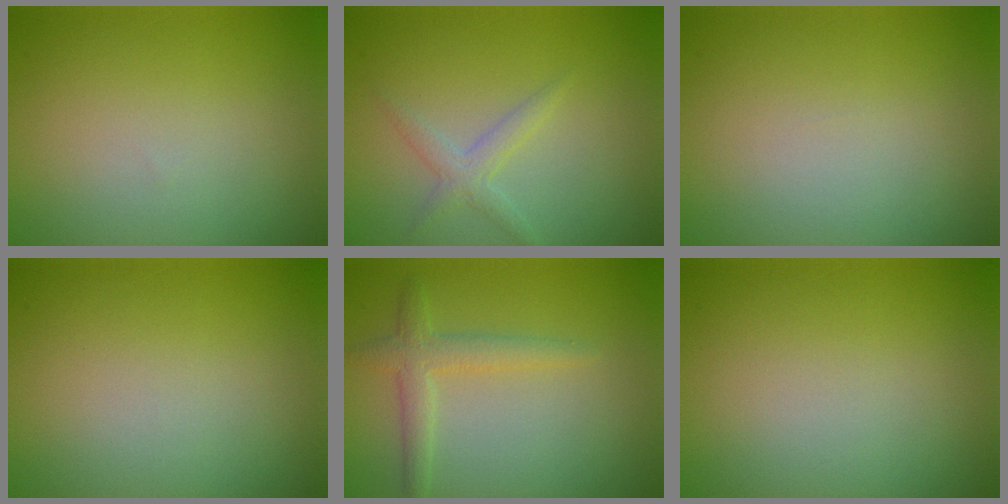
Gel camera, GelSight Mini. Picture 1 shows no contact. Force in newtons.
{"total": 1.7, "press": 1.7, "slide": 0.1}
{"total": 0.0}
{"total": 0.0}
{"total": 2.4, "press": 2.4, "slide": 0.1}
{"total": 0.0}